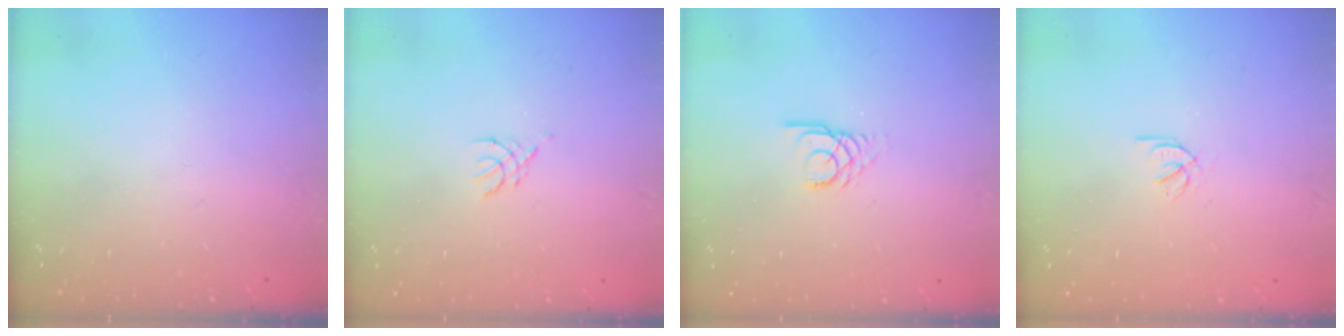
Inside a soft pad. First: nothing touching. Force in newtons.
{"total": 1.8, "press": 1.7, "slide": 0.4}
{"total": 1.3, "press": 1.3, "slide": 0.2}
{"total": 2.2, "press": 2.2, "slide": 0.2}